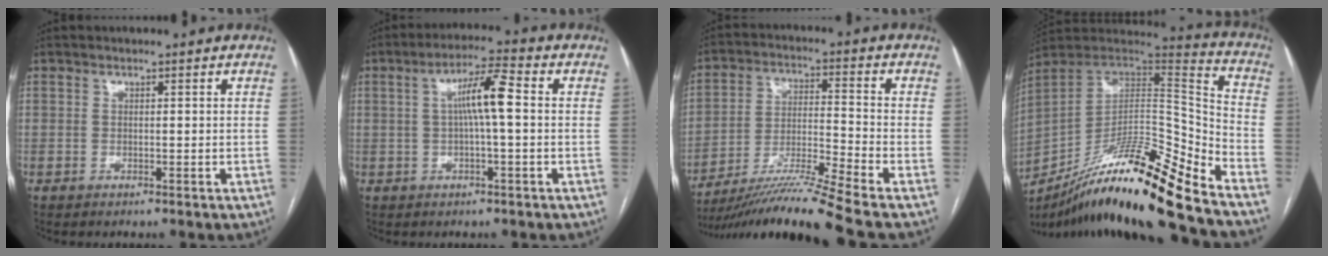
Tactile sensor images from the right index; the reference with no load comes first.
{"total": 6.9, "force": [0.6, 0.6, 6.9], "torque": [-0.122, 0.018, 0.008]}
{"total": 13.2, "force": [-11.1, -3.1, 6.4], "torque": [-0.114, -0.007, -0.198]}
{"total": 23.5, "force": [-18.0, -0.2, 15.1], "torque": [-0.253, -0.005, -0.325]}